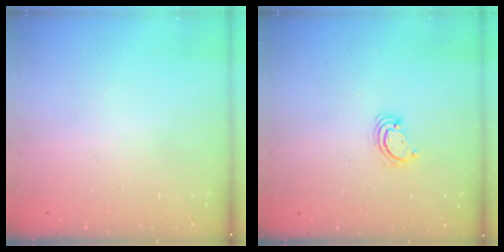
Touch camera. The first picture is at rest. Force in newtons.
{"total": 2.6, "press": 2.6, "slide": 0.3}